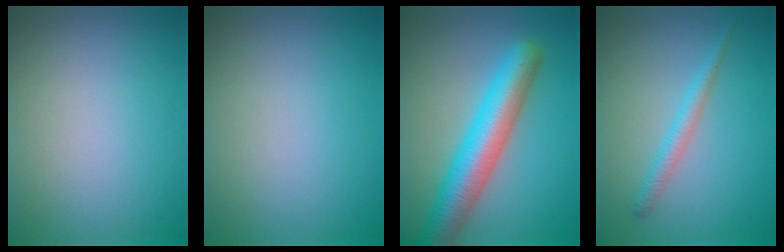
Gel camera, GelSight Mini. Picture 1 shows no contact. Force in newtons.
{"total": 0.0}
{"total": 7.2, "press": 7.2, "slide": 0.3}
{"total": 1.8, "press": 1.8, "slide": 0.1}